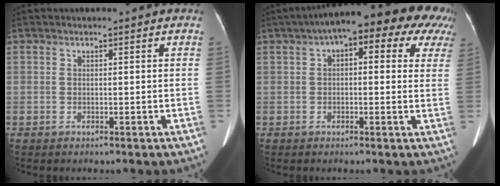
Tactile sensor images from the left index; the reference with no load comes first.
{"total": 16.0, "force": [8.8, 6.3, 11.7], "torque": [-0.149, 0.066, 0.103]}